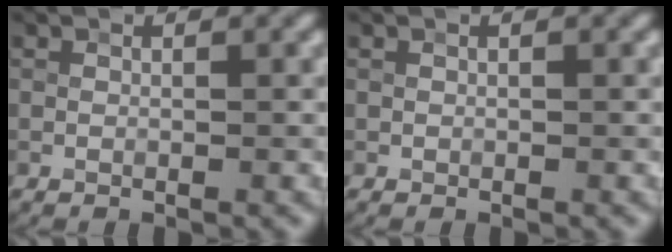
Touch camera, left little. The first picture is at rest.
{"total": 0.0}